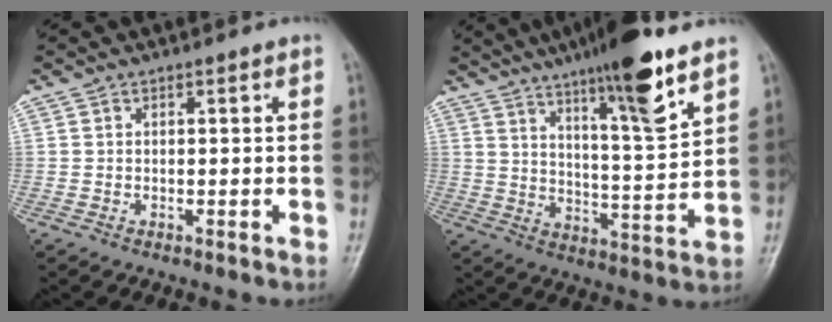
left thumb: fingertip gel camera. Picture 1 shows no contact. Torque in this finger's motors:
{"motor_torque": [3.54, 1.37, 1.44, -1.33, 0.43]}